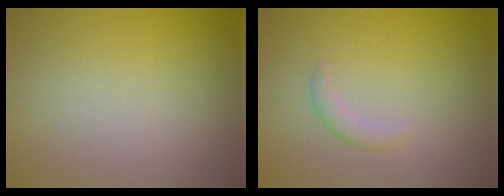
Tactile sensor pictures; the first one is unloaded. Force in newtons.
{"total": 1.3, "press": 1.3, "slide": 0.0}